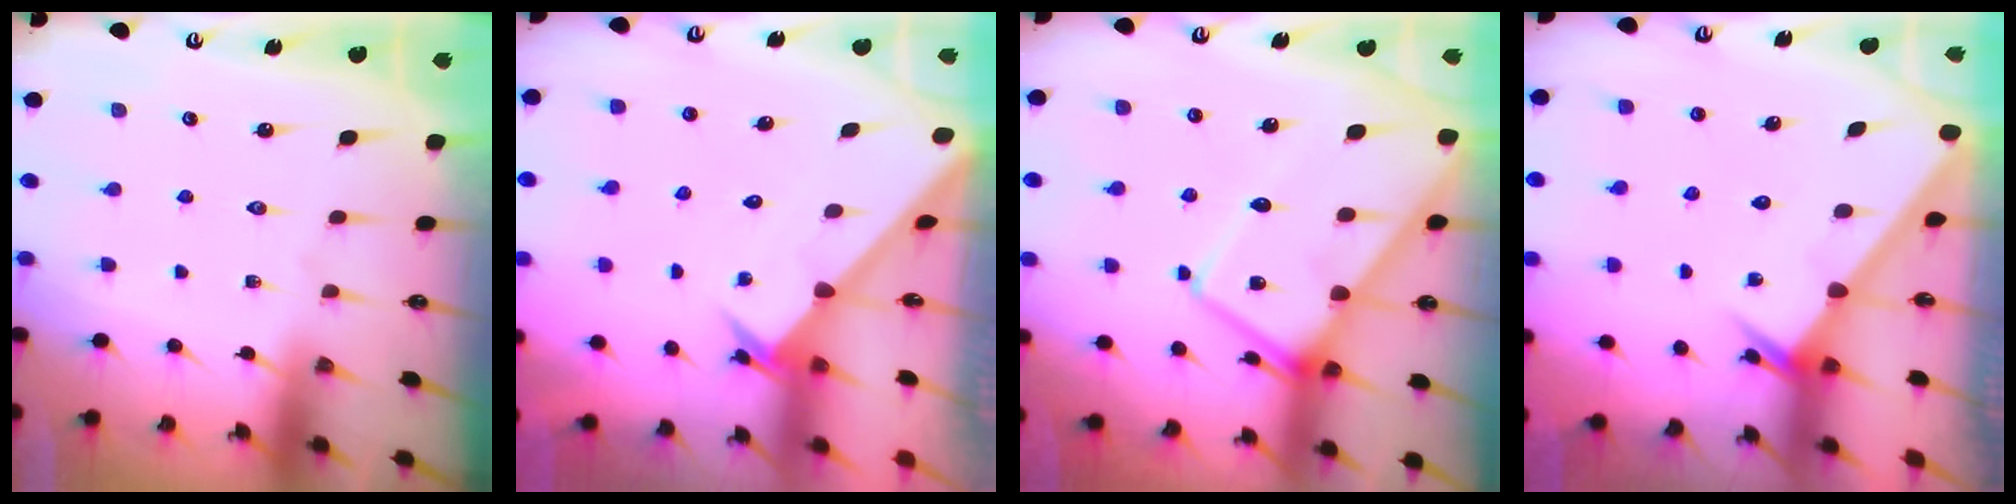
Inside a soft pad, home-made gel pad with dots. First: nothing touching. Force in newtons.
{"total": 2.5, "press": 2.5, "slide": 0.2}
{"total": 13.7, "press": 13.6, "slide": 1.5}
{"total": 2.7, "press": 2.7, "slide": 0.0}